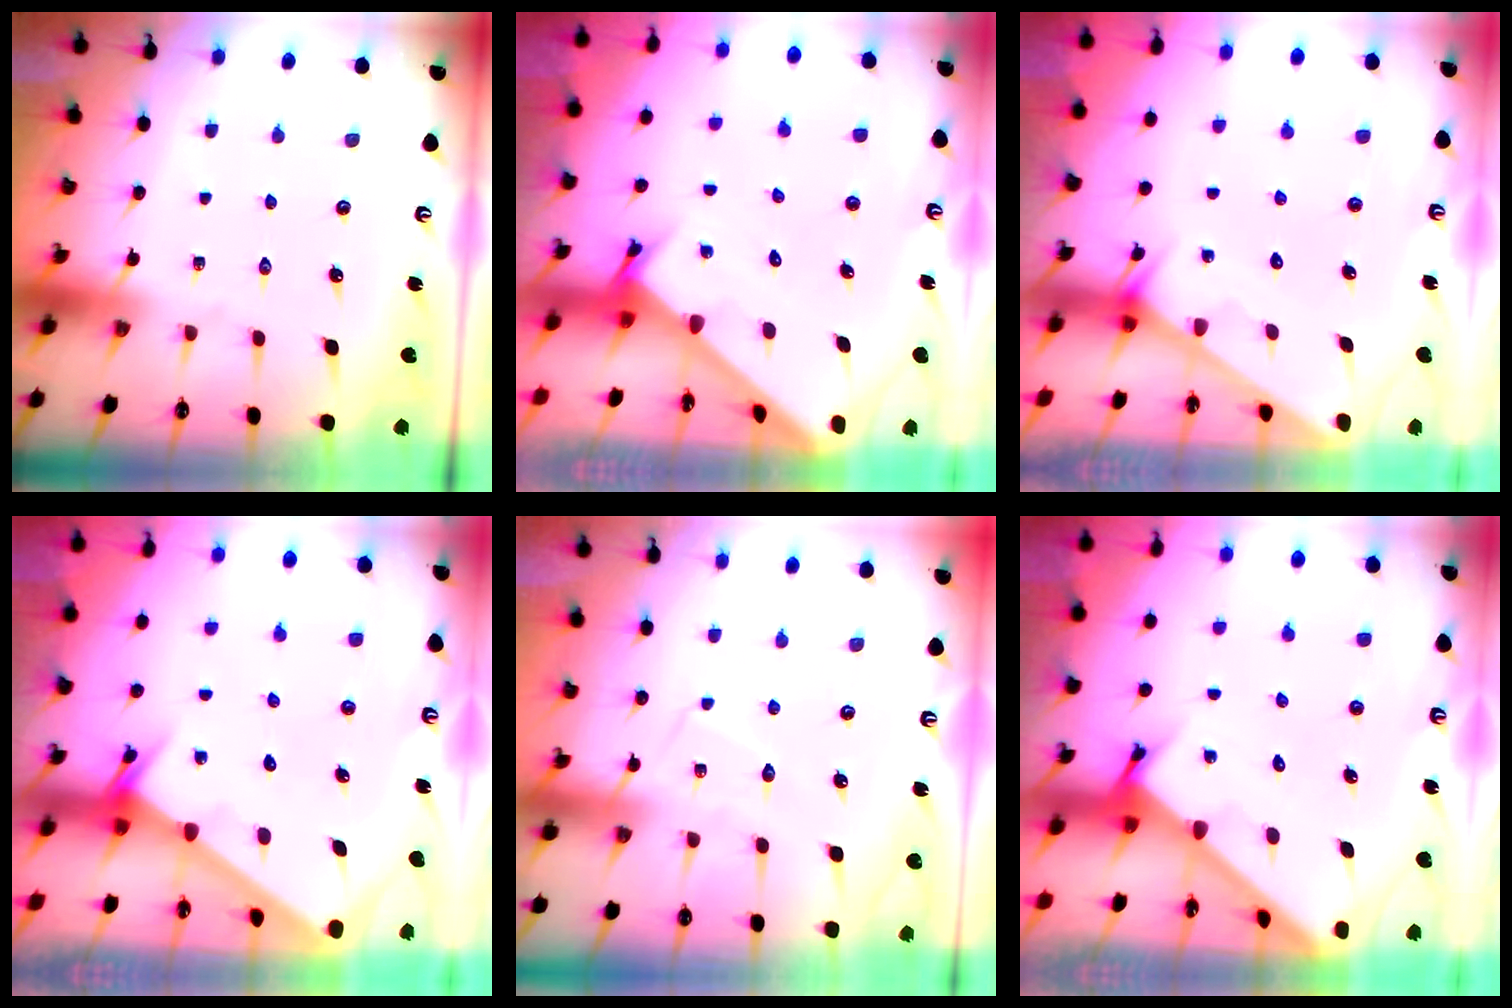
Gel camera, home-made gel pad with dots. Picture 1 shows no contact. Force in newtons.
{"total": 2.7, "press": 2.7, "slide": 0.3}
{"total": 1.8, "press": 1.8, "slide": 0.1}
{"total": 2.7, "press": 2.7, "slide": 0.3}
{"total": 4.7, "press": 4.7, "slide": 0.2}
{"total": 2.6, "press": 2.6, "slide": 0.2}